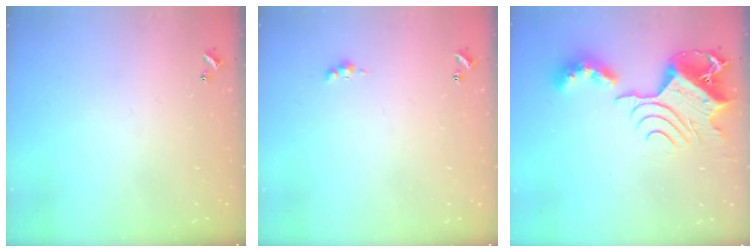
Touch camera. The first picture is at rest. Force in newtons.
{"total": 2.0, "press": 1.9, "slide": 0.5}
{"total": 15.4, "press": 15.3, "slide": 1.5}